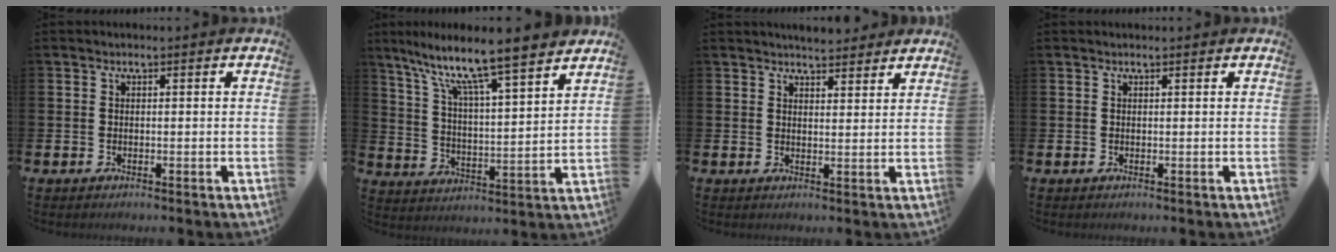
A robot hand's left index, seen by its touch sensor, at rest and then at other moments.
{"total": 10.0, "force": [8.8, 0.6, 4.7], "torque": [-0.116, -0.067, 0.145]}
{"total": 3.9, "force": [3.9, 0.4, -0.1], "torque": [0.005, -0.022, 0.071]}
{"total": 0.0}